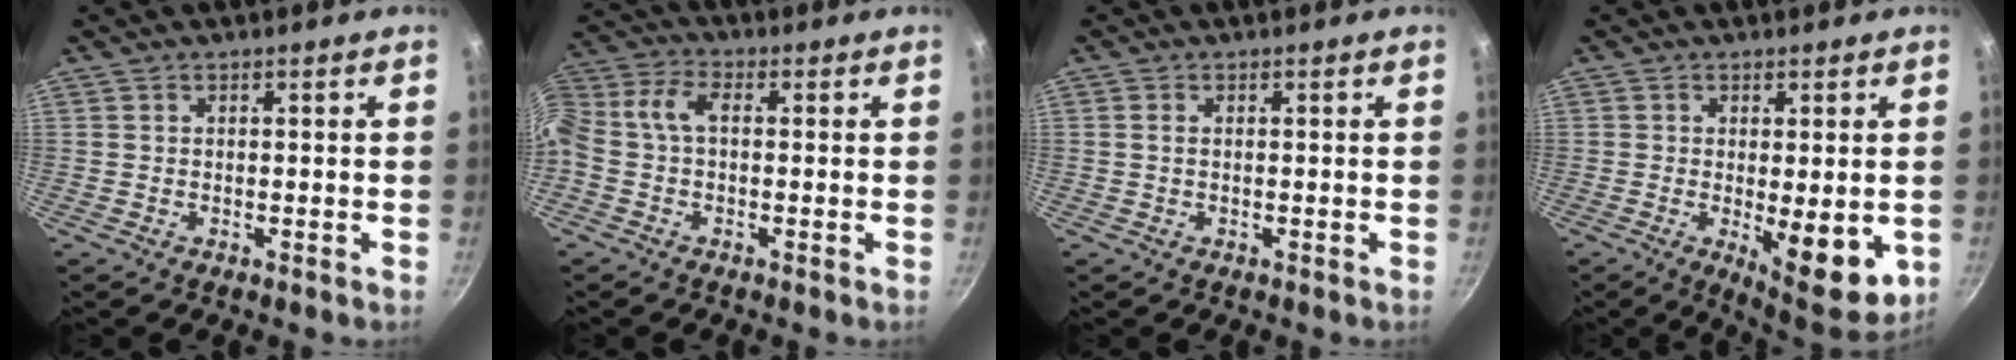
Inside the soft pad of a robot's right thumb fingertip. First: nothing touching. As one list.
[{"total": 8.8, "force": [-0.3, 5.6, 6.7], "torque": [-0.153, 0.037, -0.024]}, {"total": 0.9, "force": [0.1, 0.5, 0.7], "torque": [-0.015, 0.001, 0.002]}, {"total": 11.0, "force": [-1.6, 3.9, 10.2], "torque": [-0.121, -0.013, -0.008]}]